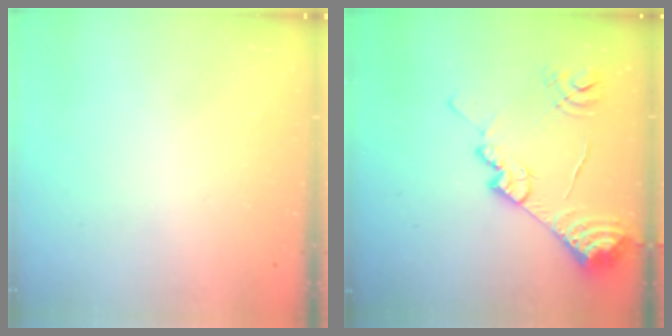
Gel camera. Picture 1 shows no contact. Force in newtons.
{"total": 15.2, "press": 15.1, "slide": 1.3}